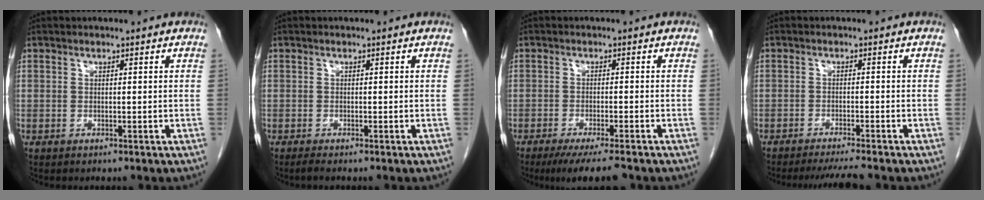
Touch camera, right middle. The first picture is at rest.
{"total": 0.8, "force": [-0.6, -0.1, 0.4], "torque": [-0.013, -0.003, -0.013]}
{"total": 7.6, "force": [-6.1, 0.4, 4.6], "torque": [-0.063, -0.018, -0.092]}
{"total": 5.1, "force": [-4.6, -0.7, 2.1], "torque": [-0.028, -0.017, -0.071]}